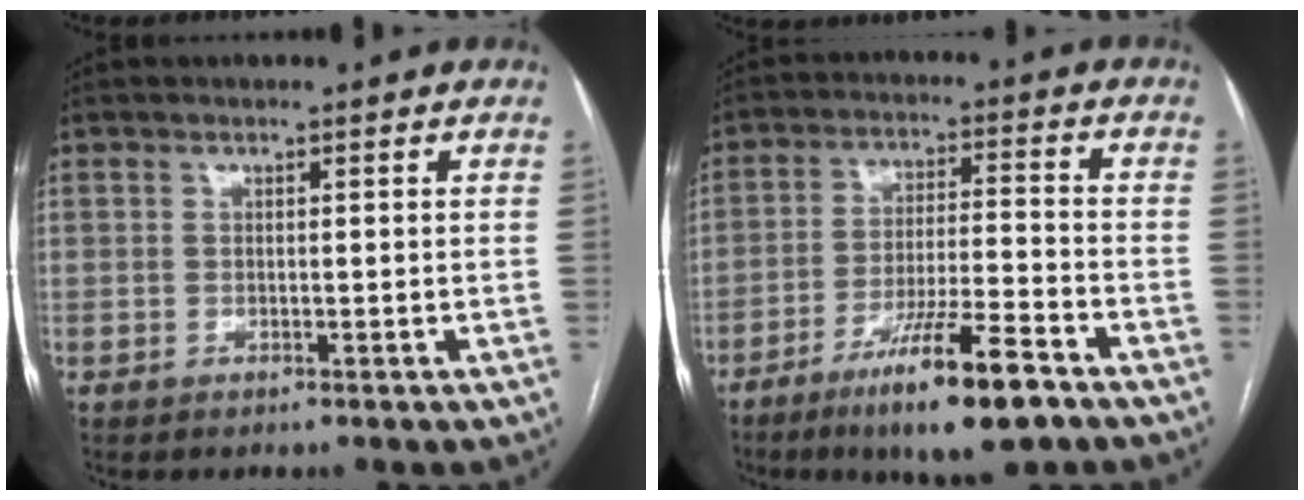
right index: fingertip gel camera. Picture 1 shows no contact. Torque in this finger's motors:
{"motor_torque": [1.07, -1.07, 0.73, 0.18]}